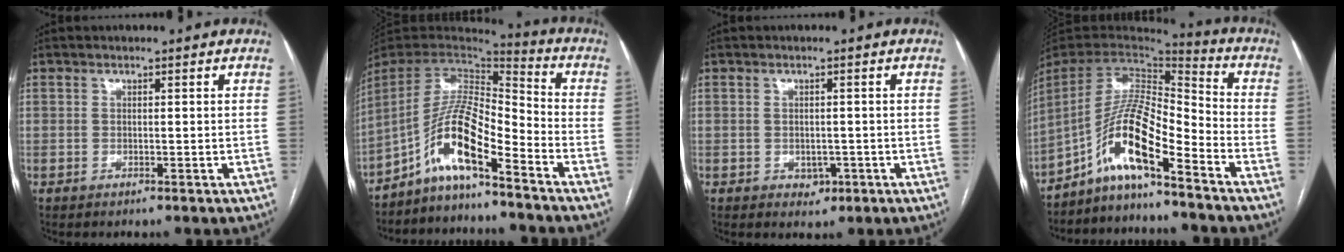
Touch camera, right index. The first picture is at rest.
{"total": 11.0, "force": [-6.8, 1.8, 8.5], "torque": [-0.160, 0.022, -0.126]}
{"total": 2.2, "force": [-0.8, 1.7, 1.2], "torque": [-0.011, 0.003, -0.003]}
{"total": 11.8, "force": [-7.5, 1.5, 9.0], "torque": [-0.165, 0.021, -0.138]}